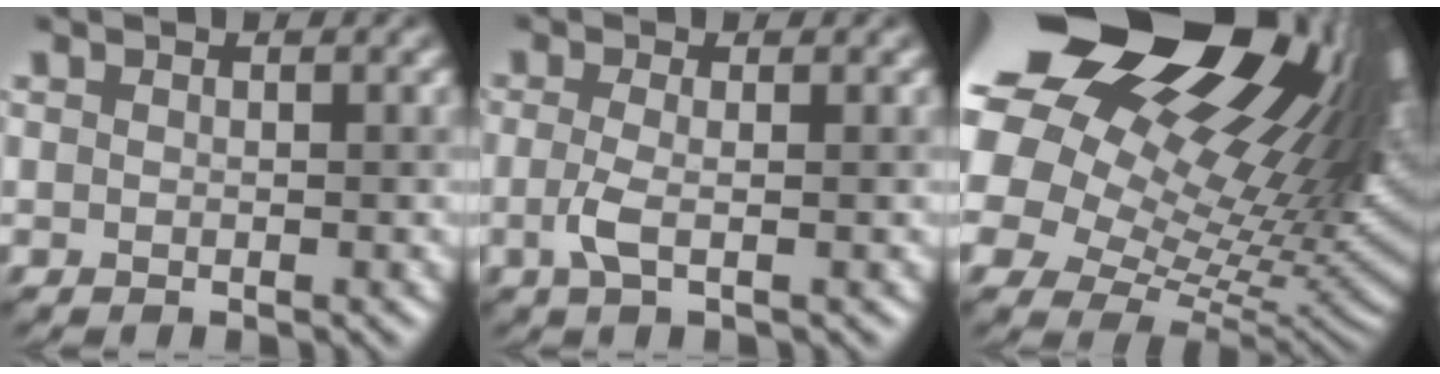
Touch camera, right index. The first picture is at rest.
{"total": 2.1, "force": [-0.4, 0.6, 2.0], "torque": [-0.047, -0.004, -0.013]}
{"total": 23.2, "force": [10.6, 12.7, 16.2], "torque": [-0.291, 0.052, 0.187]}